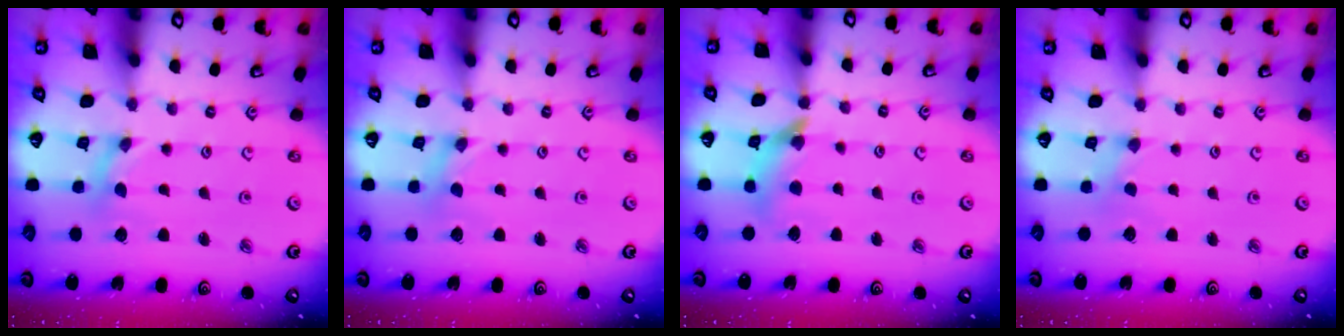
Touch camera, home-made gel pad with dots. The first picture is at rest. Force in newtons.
{"total": 0.0}
{"total": 10.3, "press": 10.2, "slide": 1.2}
{"total": 0.0}